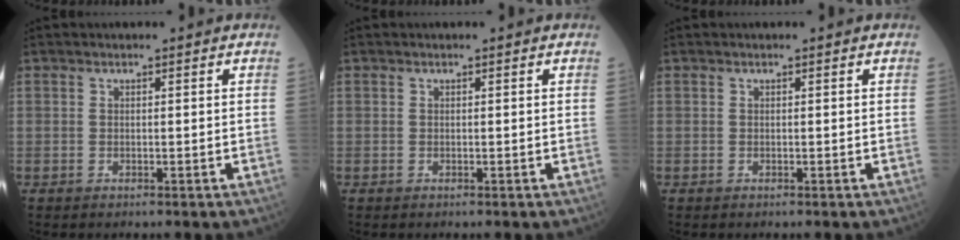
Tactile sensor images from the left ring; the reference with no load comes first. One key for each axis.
{"total": 0.0}
{"total": 0.0}